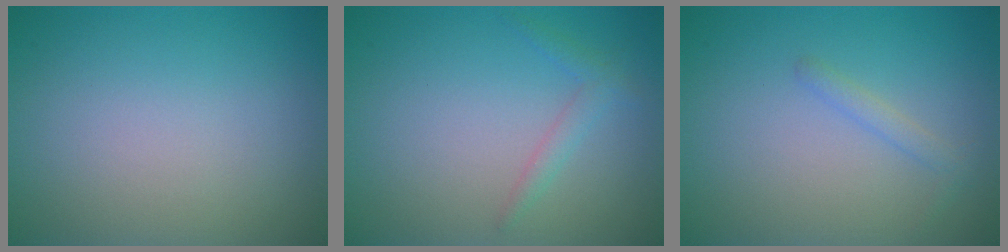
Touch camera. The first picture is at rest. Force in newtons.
{"total": 1.4, "press": 1.4, "slide": 0.1}
{"total": 1.1, "press": 1.1, "slide": 0.0}